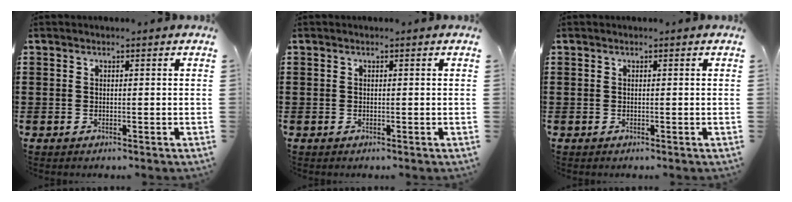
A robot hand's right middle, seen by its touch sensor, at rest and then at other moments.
{"total": 0.0}
{"total": 0.0}